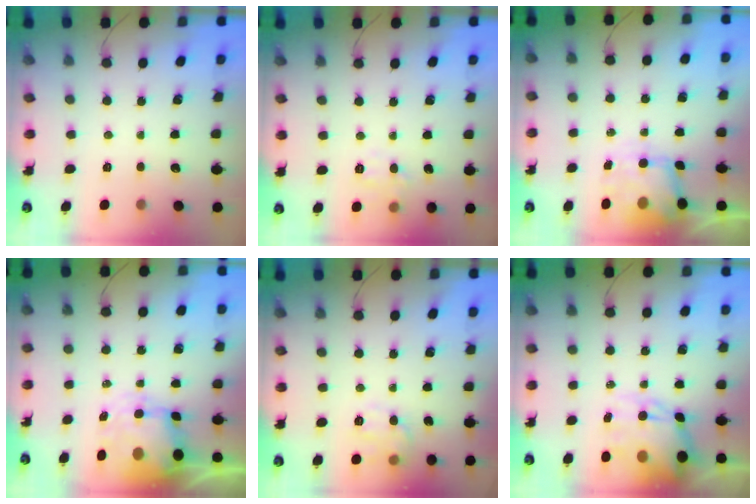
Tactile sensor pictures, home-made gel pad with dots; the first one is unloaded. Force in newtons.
{"total": 6.9, "press": 6.8, "slide": 1.0}
{"total": 7.7, "press": 7.4, "slide": 1.8}
{"total": 8.4, "press": 8.2, "slide": 2.1}
{"total": 9.8, "press": 9.8, "slide": 0.0}
{"total": 12.7, "press": 12.2, "slide": 3.3}